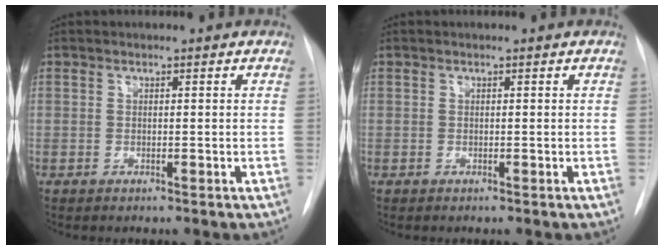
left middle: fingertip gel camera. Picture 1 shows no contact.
{"total": 0.0}